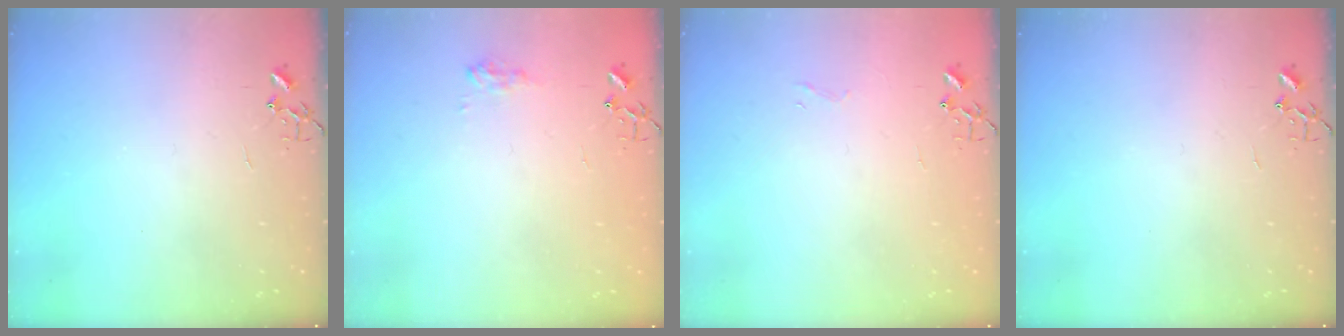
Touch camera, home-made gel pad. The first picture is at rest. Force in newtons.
{"total": 7.8, "press": 7.8, "slide": 0.7}
{"total": 3.4, "press": 3.4, "slide": 0.3}
{"total": 0.0}